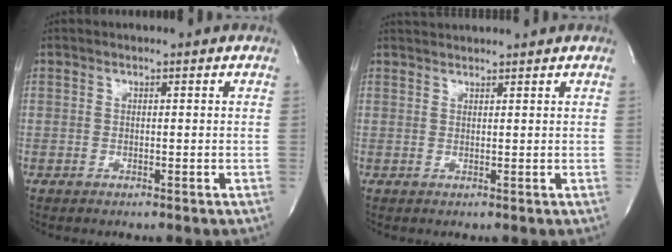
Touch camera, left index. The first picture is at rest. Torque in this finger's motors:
{"motor_torque": [-0.32, -0.32, 0.05, 0.02]}